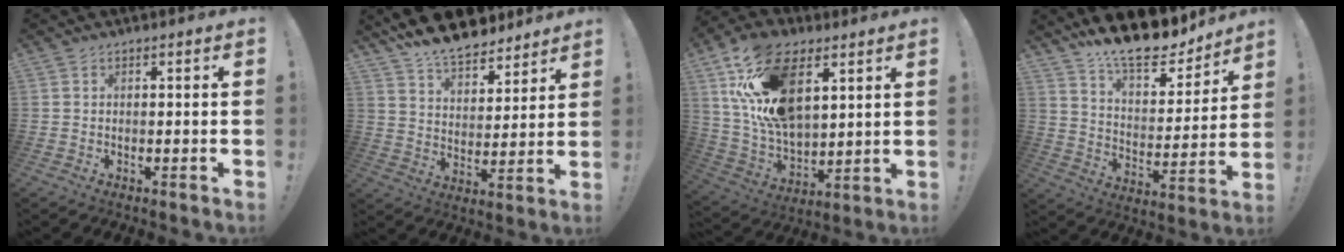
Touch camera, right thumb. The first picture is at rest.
{"total": 12.4, "force": [10.5, 5.1, 4.2], "torque": [-0.075, -0.078, 0.194]}
{"total": 22.6, "force": [9.5, 13.1, 15.8], "torque": [-0.309, -0.033, 0.173]}
{"total": 16.3, "force": [13.5, 5.6, 7.2], "torque": [-0.113, -0.104, 0.235]}